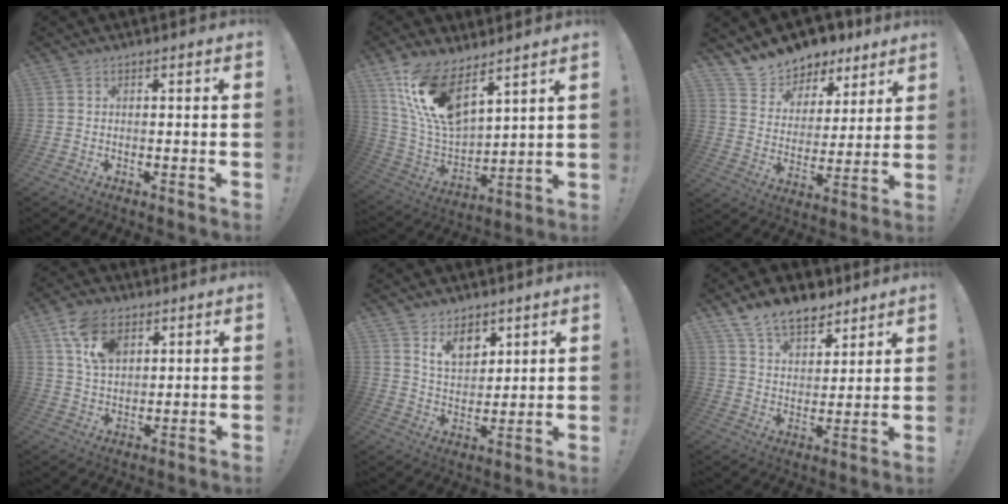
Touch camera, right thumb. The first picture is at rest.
{"total": 16.4, "force": [11.0, 6.8, 10.2], "torque": [-0.209, -0.076, 0.199]}
{"total": 10.1, "force": [8.9, 4.6, 0.0], "torque": [-0.020, -0.084, 0.166]}
{"total": 11.1, "force": [5.6, 7.2, 6.4], "torque": [-0.104, -0.014, 0.108]}
{"total": 10.5, "force": [6.9, 6.8, 4.1], "torque": [-0.056, -0.045, 0.133]}
{"total": 12.2, "force": [9.3, 6.4, 4.6], "torque": [-0.082, -0.058, 0.176]}